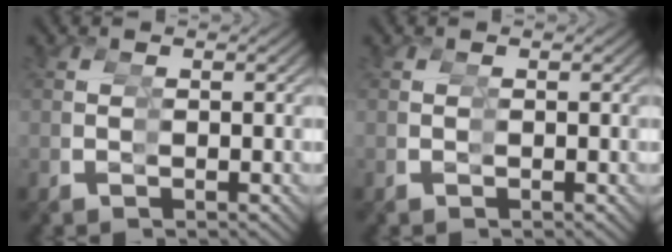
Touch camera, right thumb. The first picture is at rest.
{"total": 0.0}